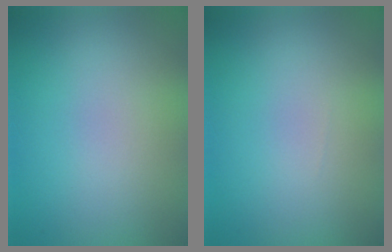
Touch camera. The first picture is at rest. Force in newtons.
{"total": 0.0}